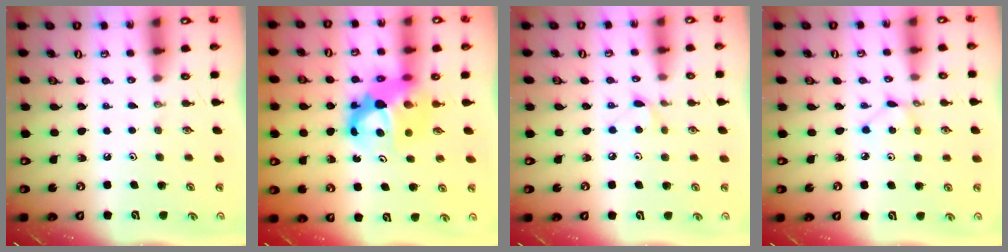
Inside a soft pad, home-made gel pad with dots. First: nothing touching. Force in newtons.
{"total": 9.6, "press": 9.5, "slide": 0.9}
{"total": 5.4, "press": 5.3, "slide": 0.8}
{"total": 2.4, "press": 2.4, "slide": 0.2}